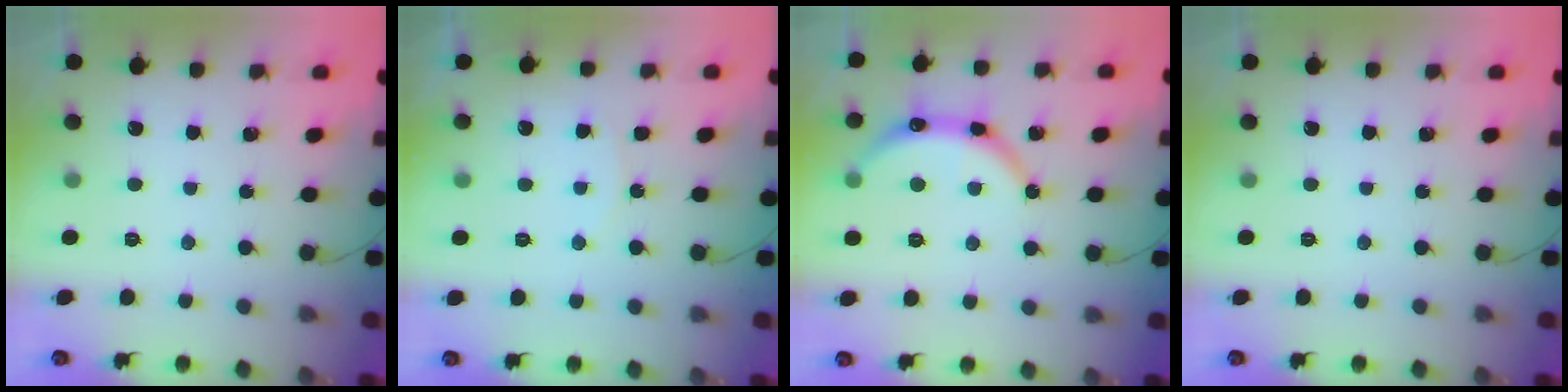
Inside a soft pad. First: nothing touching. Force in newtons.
{"total": 3.9, "press": 3.9, "slide": 0.5}
{"total": 8.2, "press": 8.0, "slide": 1.8}
{"total": 0.0}